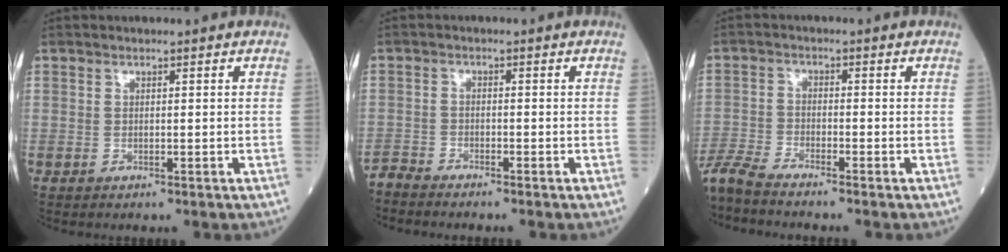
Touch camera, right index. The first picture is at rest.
{"total": 2.9, "force": [-2.9, -0.4, 0.2], "torque": [0.001, -0.011, -0.056]}
{"total": 6.8, "force": [-6.3, -0.7, 2.3], "torque": [-0.044, -0.020, -0.120]}